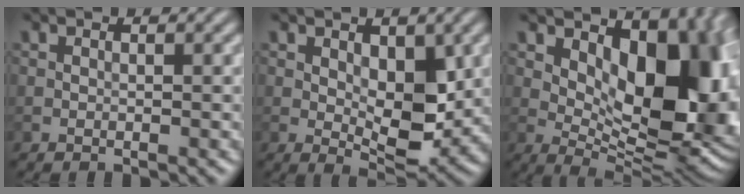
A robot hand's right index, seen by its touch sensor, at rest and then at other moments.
{"total": 5.2, "force": [0.6, 2.9, 4.2], "torque": [-0.066, -0.014, 0.017]}
{"total": 13.3, "force": [3.1, 7.0, 10.9], "torque": [-0.121, -0.003, 0.056]}